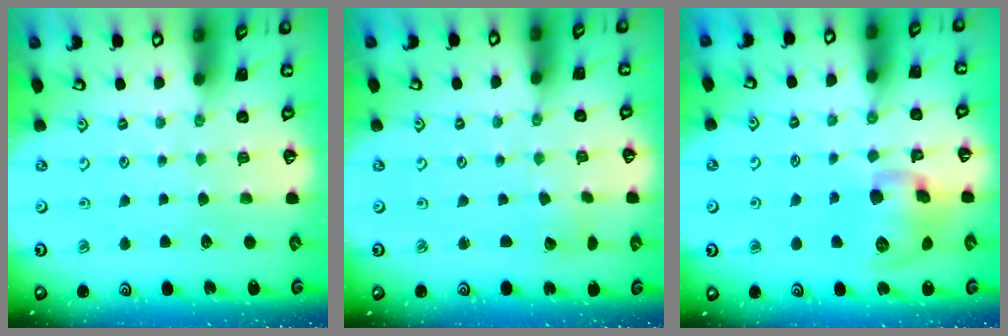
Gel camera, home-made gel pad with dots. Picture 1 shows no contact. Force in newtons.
{"total": 2.4, "press": 2.4, "slide": 0.2}
{"total": 13.0, "press": 12.8, "slide": 2.3}